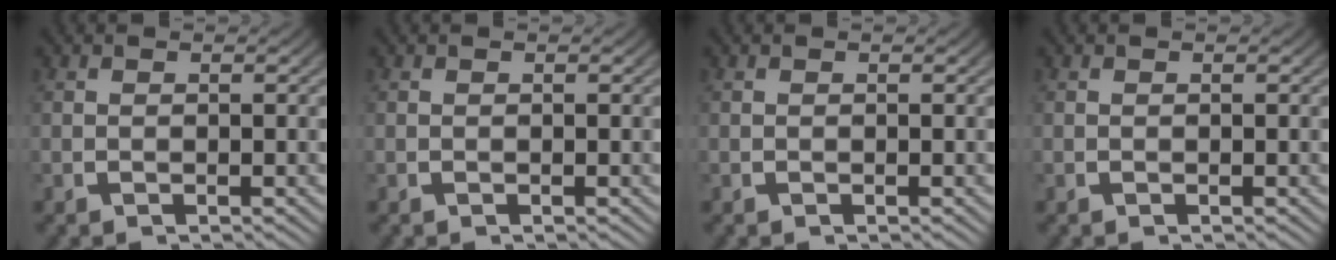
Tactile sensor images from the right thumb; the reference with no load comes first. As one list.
[{"total": 0.0}, {"total": 0.0}, {"total": 0.0}]